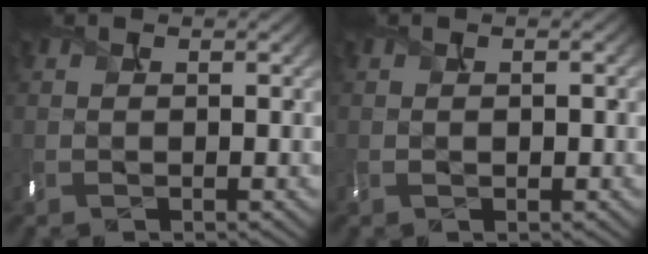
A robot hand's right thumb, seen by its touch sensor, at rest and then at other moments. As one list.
[{"total": 0.9, "force": [0.3, 0.5, 0.7], "torque": [-0.007, -0.006, 0.002]}]